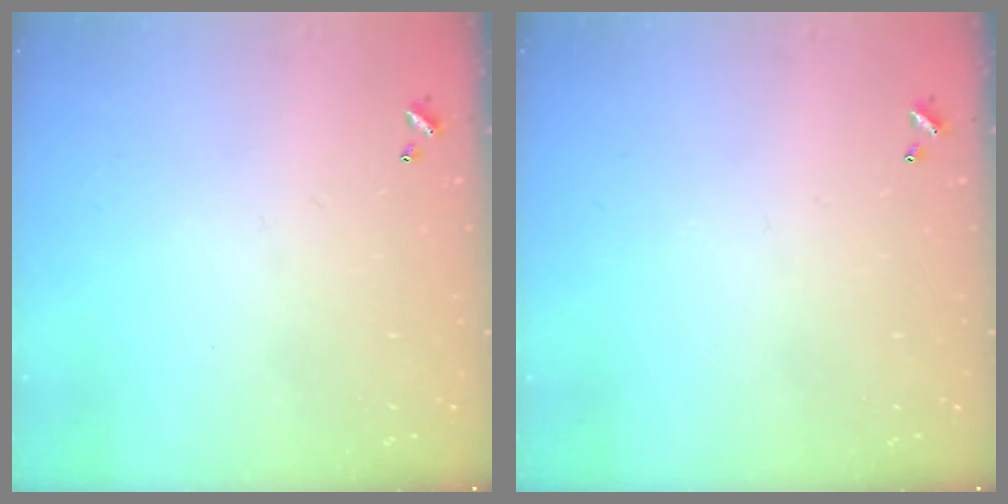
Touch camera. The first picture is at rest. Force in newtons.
{"total": 0.0}